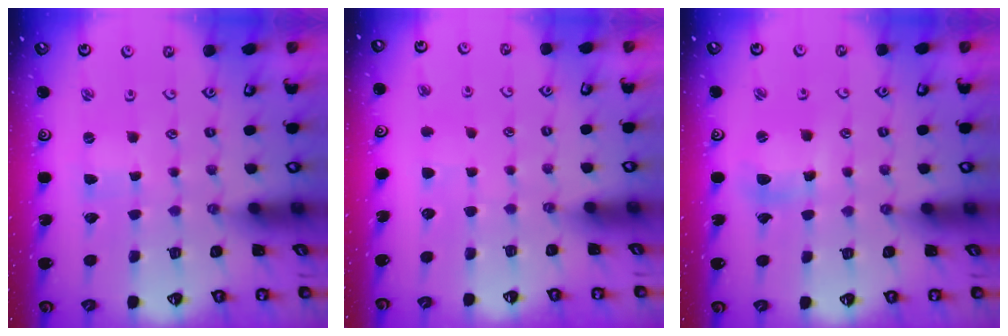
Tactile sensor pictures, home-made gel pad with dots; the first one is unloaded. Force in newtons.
{"total": 3.0, "press": 3.0, "slide": 0.3}
{"total": 8.0, "press": 7.9, "slide": 1.3}